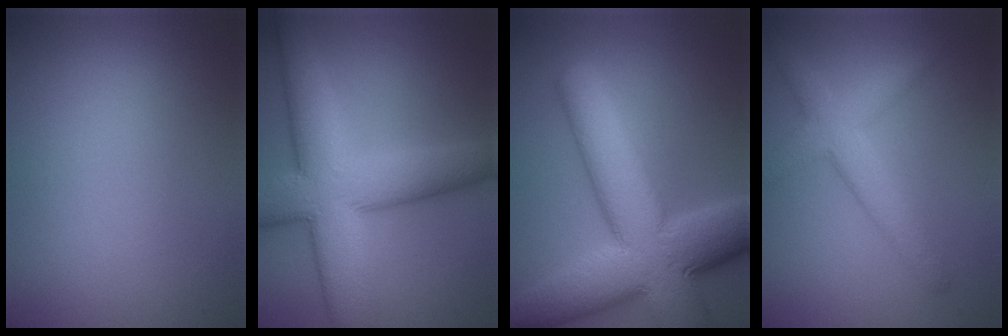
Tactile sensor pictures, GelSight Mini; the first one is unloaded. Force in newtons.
{"total": 9.7, "press": 9.7, "slide": 0.4}
{"total": 12.5, "press": 12.5, "slide": 0.7}
{"total": 3.9, "press": 3.9, "slide": 0.2}